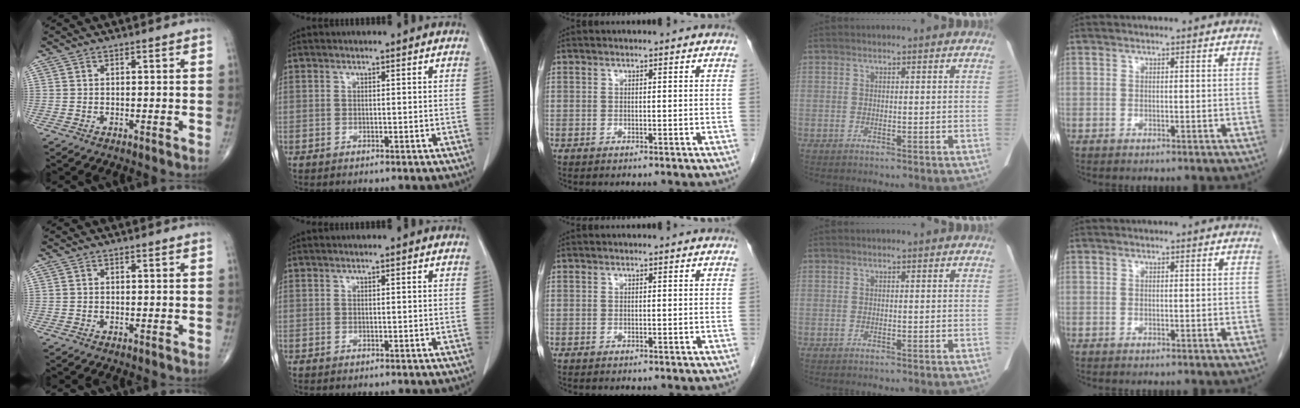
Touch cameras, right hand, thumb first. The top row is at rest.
{}